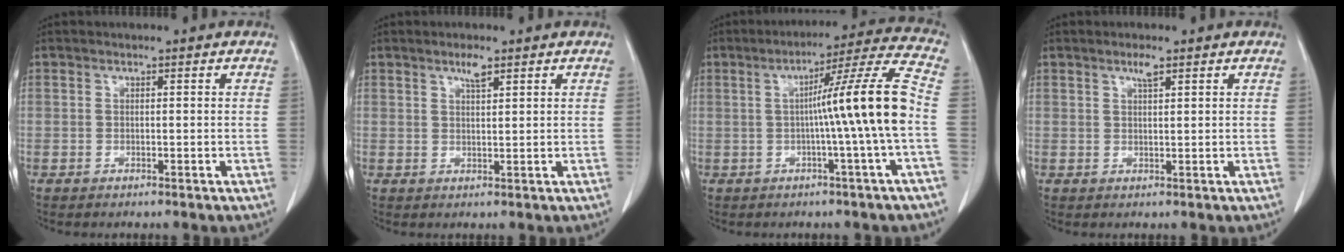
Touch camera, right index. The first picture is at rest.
{"total": 2.3, "force": [1.6, 0.4, 1.6], "torque": [-0.032, 0.001, 0.029]}
{"total": 12.4, "force": [-1.1, -2.4, 12.2], "torque": [-0.178, 0.009, -0.016]}
{"total": 1.8, "force": [1.2, 0.2, 1.3], "torque": [-0.028, 0.000, 0.023]}